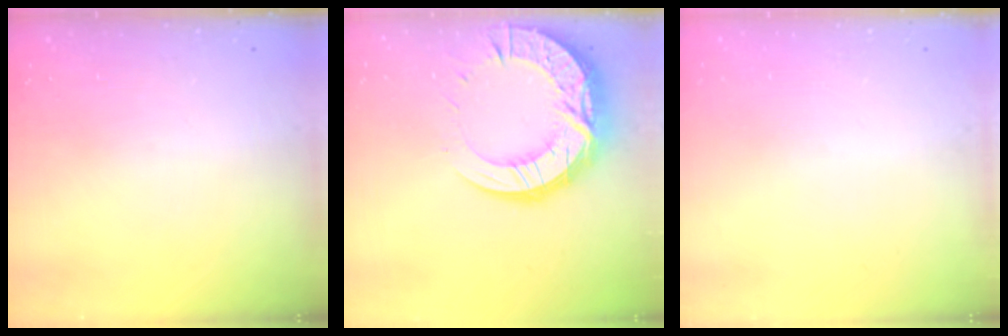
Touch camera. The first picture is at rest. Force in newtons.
{"total": 20.3, "press": 20.2, "slide": 1.7}
{"total": 0.0}